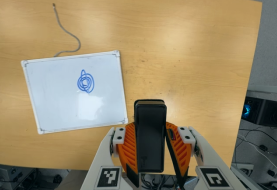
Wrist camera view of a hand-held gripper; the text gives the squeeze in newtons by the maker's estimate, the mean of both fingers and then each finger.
{"total": 5.6, "left": 4.4, "right": 6.7}